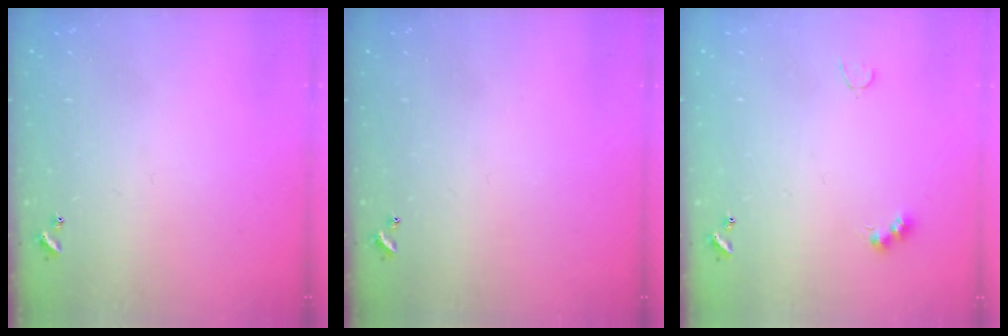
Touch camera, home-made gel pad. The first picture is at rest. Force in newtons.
{"total": 0.0}
{"total": 4.0, "press": 3.9, "slide": 0.8}